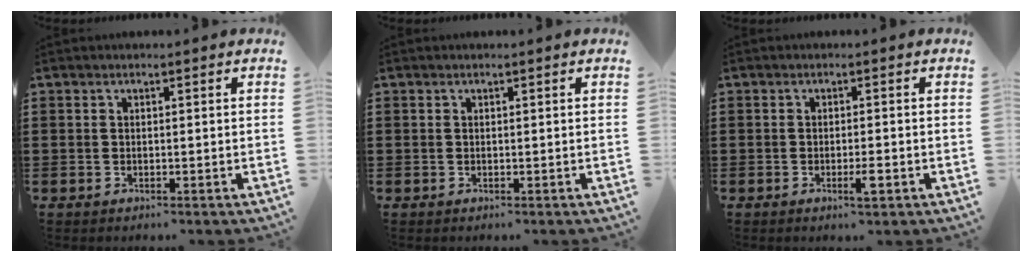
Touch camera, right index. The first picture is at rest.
{"total": 0.0}
{"total": 2.4, "force": [-1.1, 0.3, 2.1], "torque": [-0.035, -0.002, -0.019]}